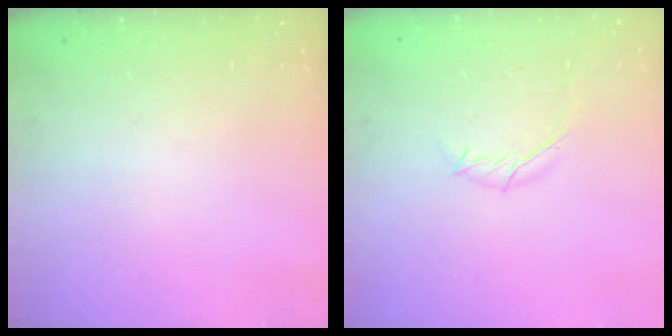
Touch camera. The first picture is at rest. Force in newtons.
{"total": 6.0, "press": 5.9, "slide": 1.0}